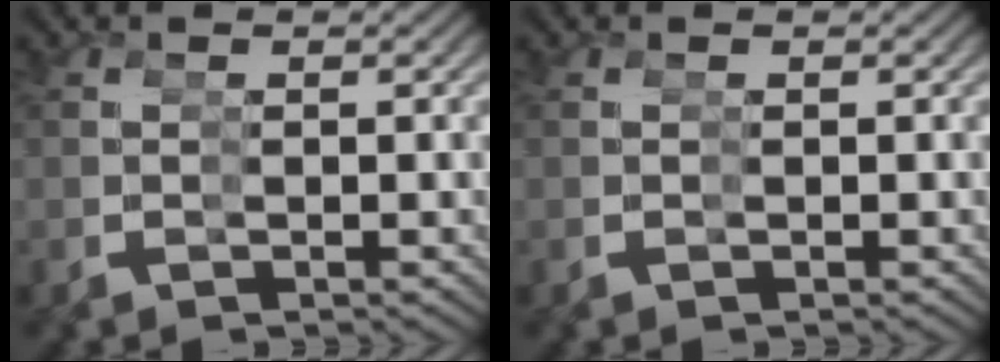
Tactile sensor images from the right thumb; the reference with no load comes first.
{"total": 0.0}